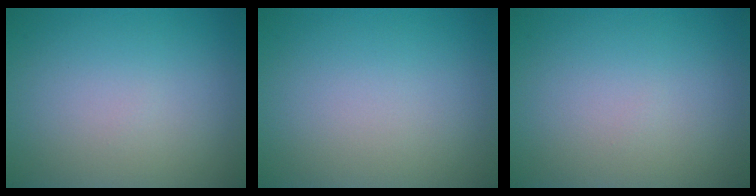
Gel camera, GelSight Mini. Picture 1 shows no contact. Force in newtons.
{"total": 0.0}
{"total": 0.0}